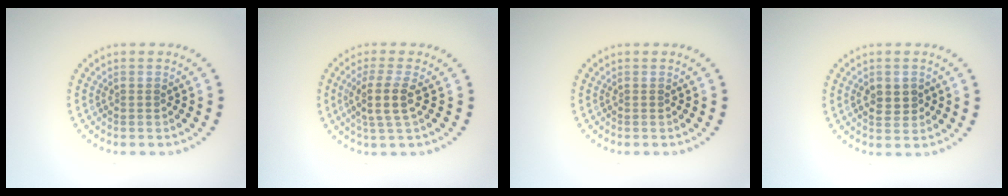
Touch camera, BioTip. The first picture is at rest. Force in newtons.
{"total": 2.8, "press": 2.3, "slide": 1.6}
{"total": 0.0}
{"total": 2.2, "press": 2.2, "slide": 0.1}